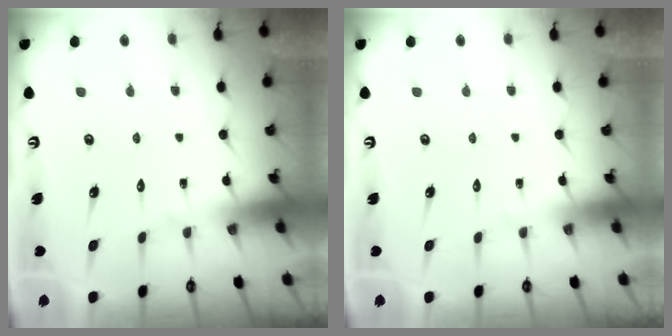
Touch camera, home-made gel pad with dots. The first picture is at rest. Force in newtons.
{"total": 0.0}